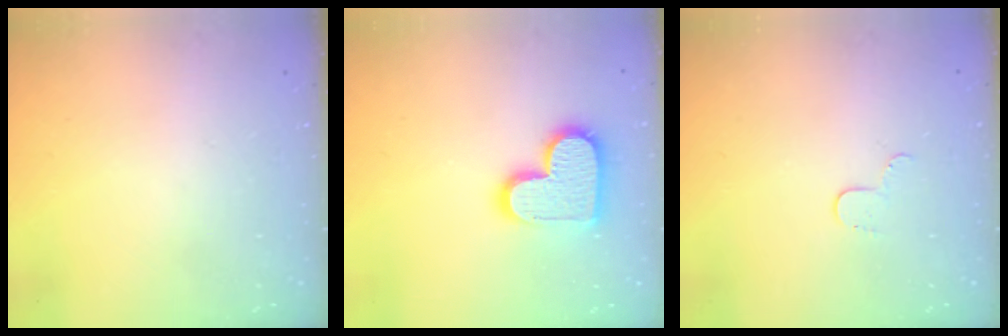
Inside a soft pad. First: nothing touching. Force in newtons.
{"total": 15.1, "press": 15.1, "slide": 1.1}
{"total": 4.2, "press": 4.2, "slide": 0.4}